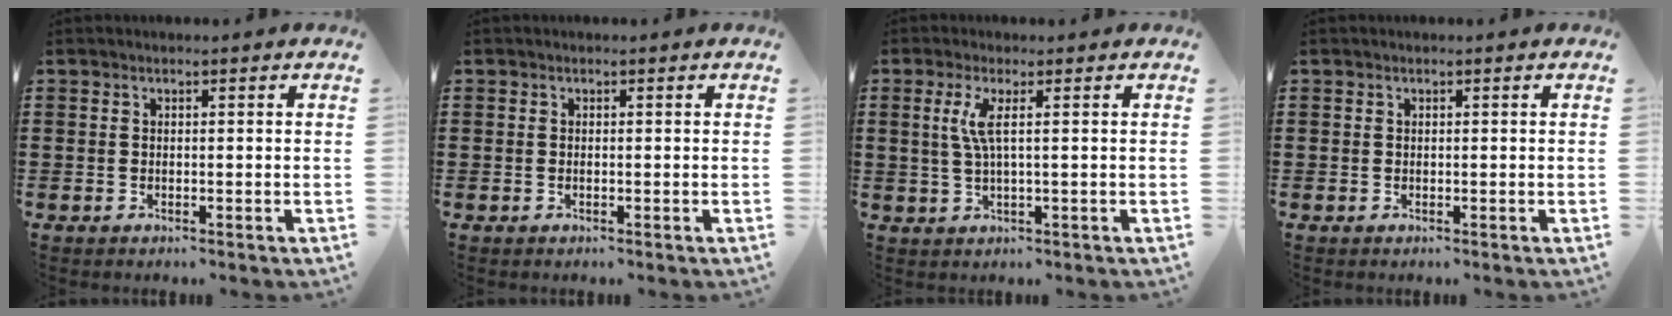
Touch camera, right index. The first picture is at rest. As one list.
[{"total": 0.0}, {"total": 3.9, "force": [0.7, 0.0, 3.8], "torque": [-0.081, -0.008, 0.008]}, {"total": 0.0}]